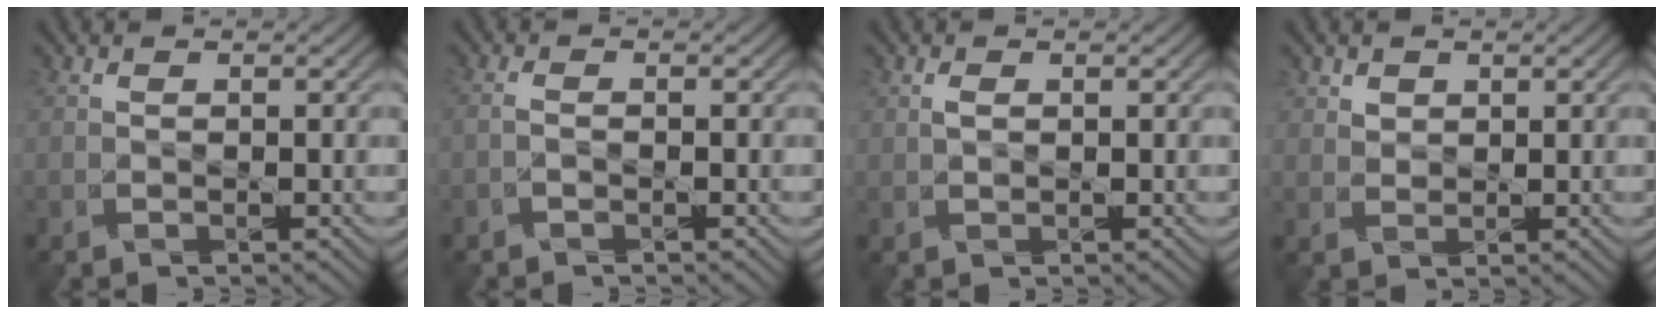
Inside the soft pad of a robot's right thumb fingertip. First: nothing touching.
{"total": 0.8, "force": [-0.7, -0.1, 0.5], "torque": [-0.012, 0.006, -0.015]}
{"total": 0.8, "force": [0.7, 0.1, 0.1], "torque": [-0.003, 0.005, 0.014]}
{"total": 2.7, "force": [2.3, 1.4, 0.3], "torque": [-0.023, -0.001, 0.051]}